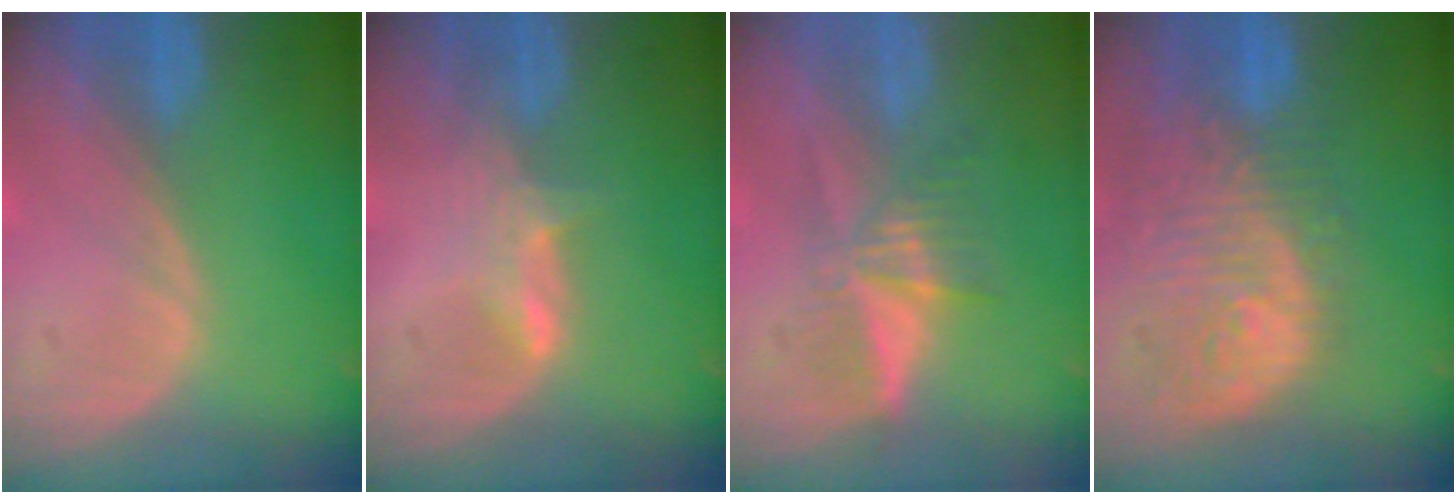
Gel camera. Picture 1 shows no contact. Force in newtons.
{"total": 2.9, "press": 2.9, "slide": 0.4}
{"total": 5.1, "press": 4.9, "slide": 1.5}
{"total": 12.0, "press": 10.7, "slide": 5.4}